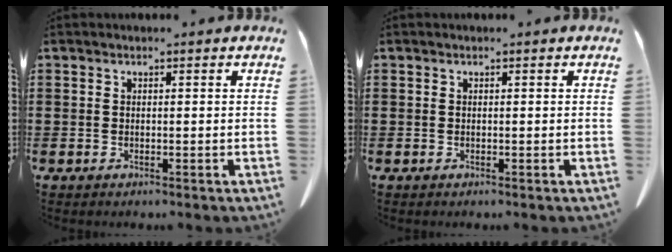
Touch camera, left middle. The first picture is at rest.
{"total": 0.0}